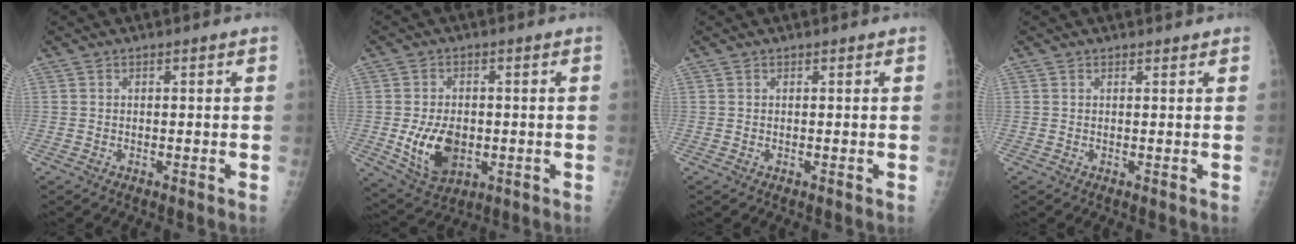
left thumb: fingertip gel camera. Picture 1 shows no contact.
{"total": 9.8, "force": [-1.4, 6.7, 7.0], "torque": [-0.099, -0.007, -0.008]}
{"total": 0.0}
{"total": 0.8, "force": [0.7, 0.2, 0.0], "torque": [0.002, -0.002, 0.011]}